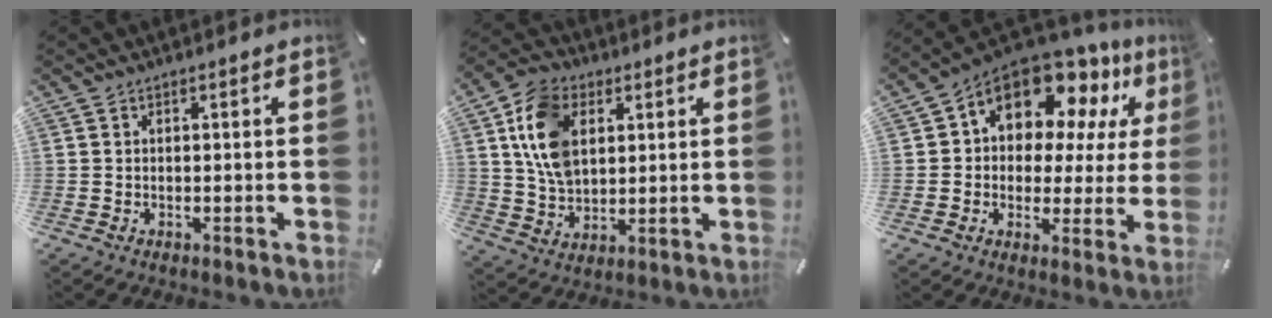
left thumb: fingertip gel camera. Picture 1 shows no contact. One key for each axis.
{"total": 12.7, "fx": 4.0, "fy": 9.1, "fz": 7.8, "tx": -0.175, "ty": 0.005, "tz": 0.073}
{"total": 13.8, "fx": 9.4, "fy": 8.0, "fz": 6.2, "tx": -0.109, "ty": -0.075, "tz": 0.167}